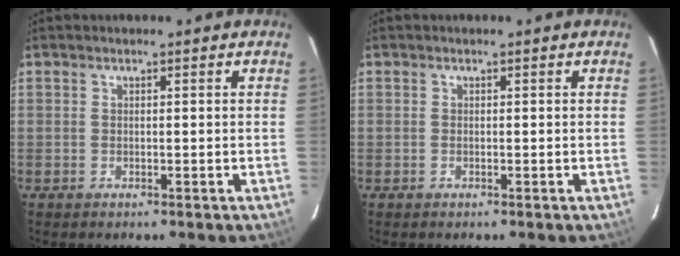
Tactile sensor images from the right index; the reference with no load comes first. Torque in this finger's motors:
{"motor_torque": [0.03, 0.03, 0.01, -0.01]}